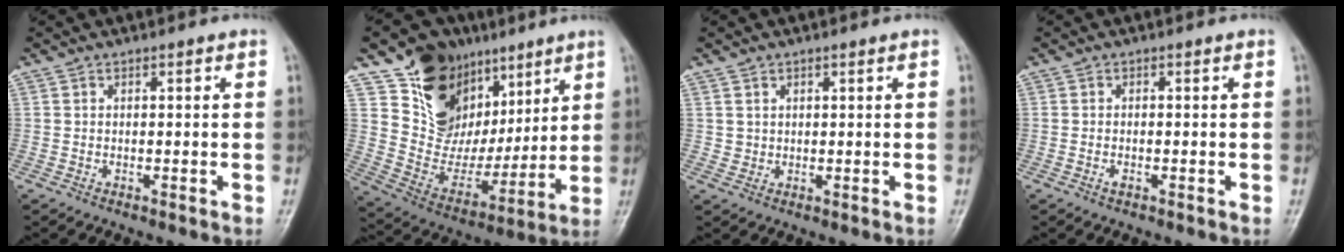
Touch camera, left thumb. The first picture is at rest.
{"total": 19.7, "force": [11.0, 14.3, 7.9], "torque": [-0.075, -0.037, 0.208]}
{"total": 1.5, "force": [0.9, 1.2, 0.1], "torque": [0.013, -0.005, 0.012]}
{"total": 0.9, "force": [-0.5, 0.3, 0.7], "torque": [-0.014, 0.006, -0.006]}